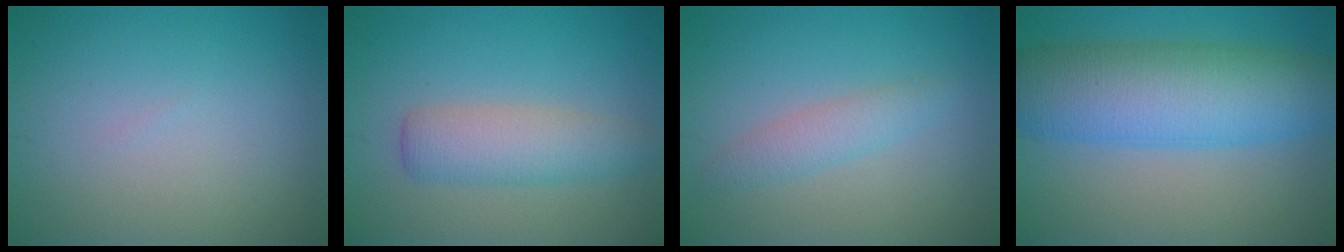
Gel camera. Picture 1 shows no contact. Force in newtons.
{"total": 3.9, "press": 3.9, "slide": 0.1}
{"total": 2.1, "press": 2.1, "slide": 0.1}
{"total": 10.2, "press": 10.2, "slide": 0.1}